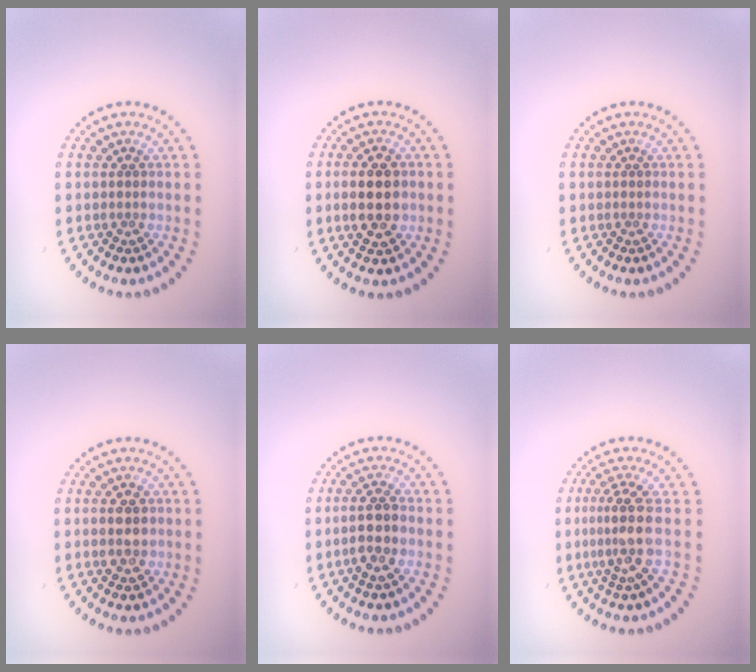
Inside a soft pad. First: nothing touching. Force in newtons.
{"total": 4.2, "press": 4.1, "slide": 0.2}
{"total": 0.0}
{"total": 2.3, "press": 2.3, "slide": 0.3}
{"total": 2.8, "press": 2.7, "slide": 0.8}
{"total": 3.4, "press": 2.5, "slide": 2.3}